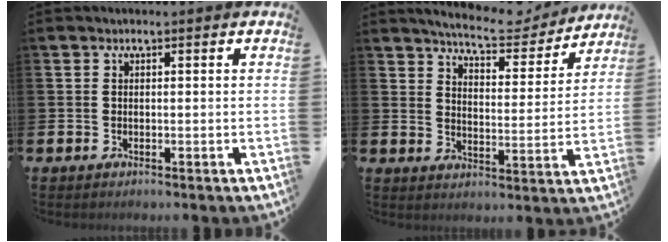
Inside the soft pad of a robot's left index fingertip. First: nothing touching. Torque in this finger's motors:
{"motor_torque": [0.97, -1.17, 0.18, 0.08]}